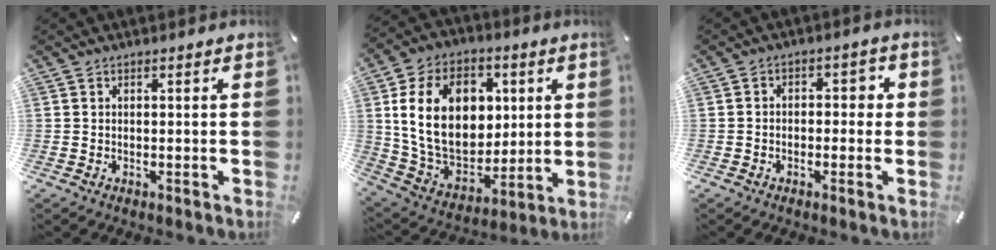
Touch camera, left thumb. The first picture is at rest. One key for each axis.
{"total": 21.2, "fx": 4.6, "fy": 15.6, "fz": 13.5, "tx": -0.247, "ty": -0.010, "tz": 0.086}
{"total": 3.5, "fx": -1.7, "fy": 2.5, "fz": 1.7, "tx": -0.024, "ty": 0.015, "tz": -0.038}